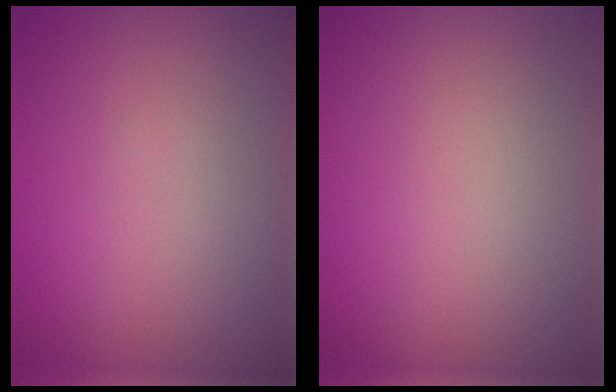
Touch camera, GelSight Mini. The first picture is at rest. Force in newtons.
{"total": 0.0}